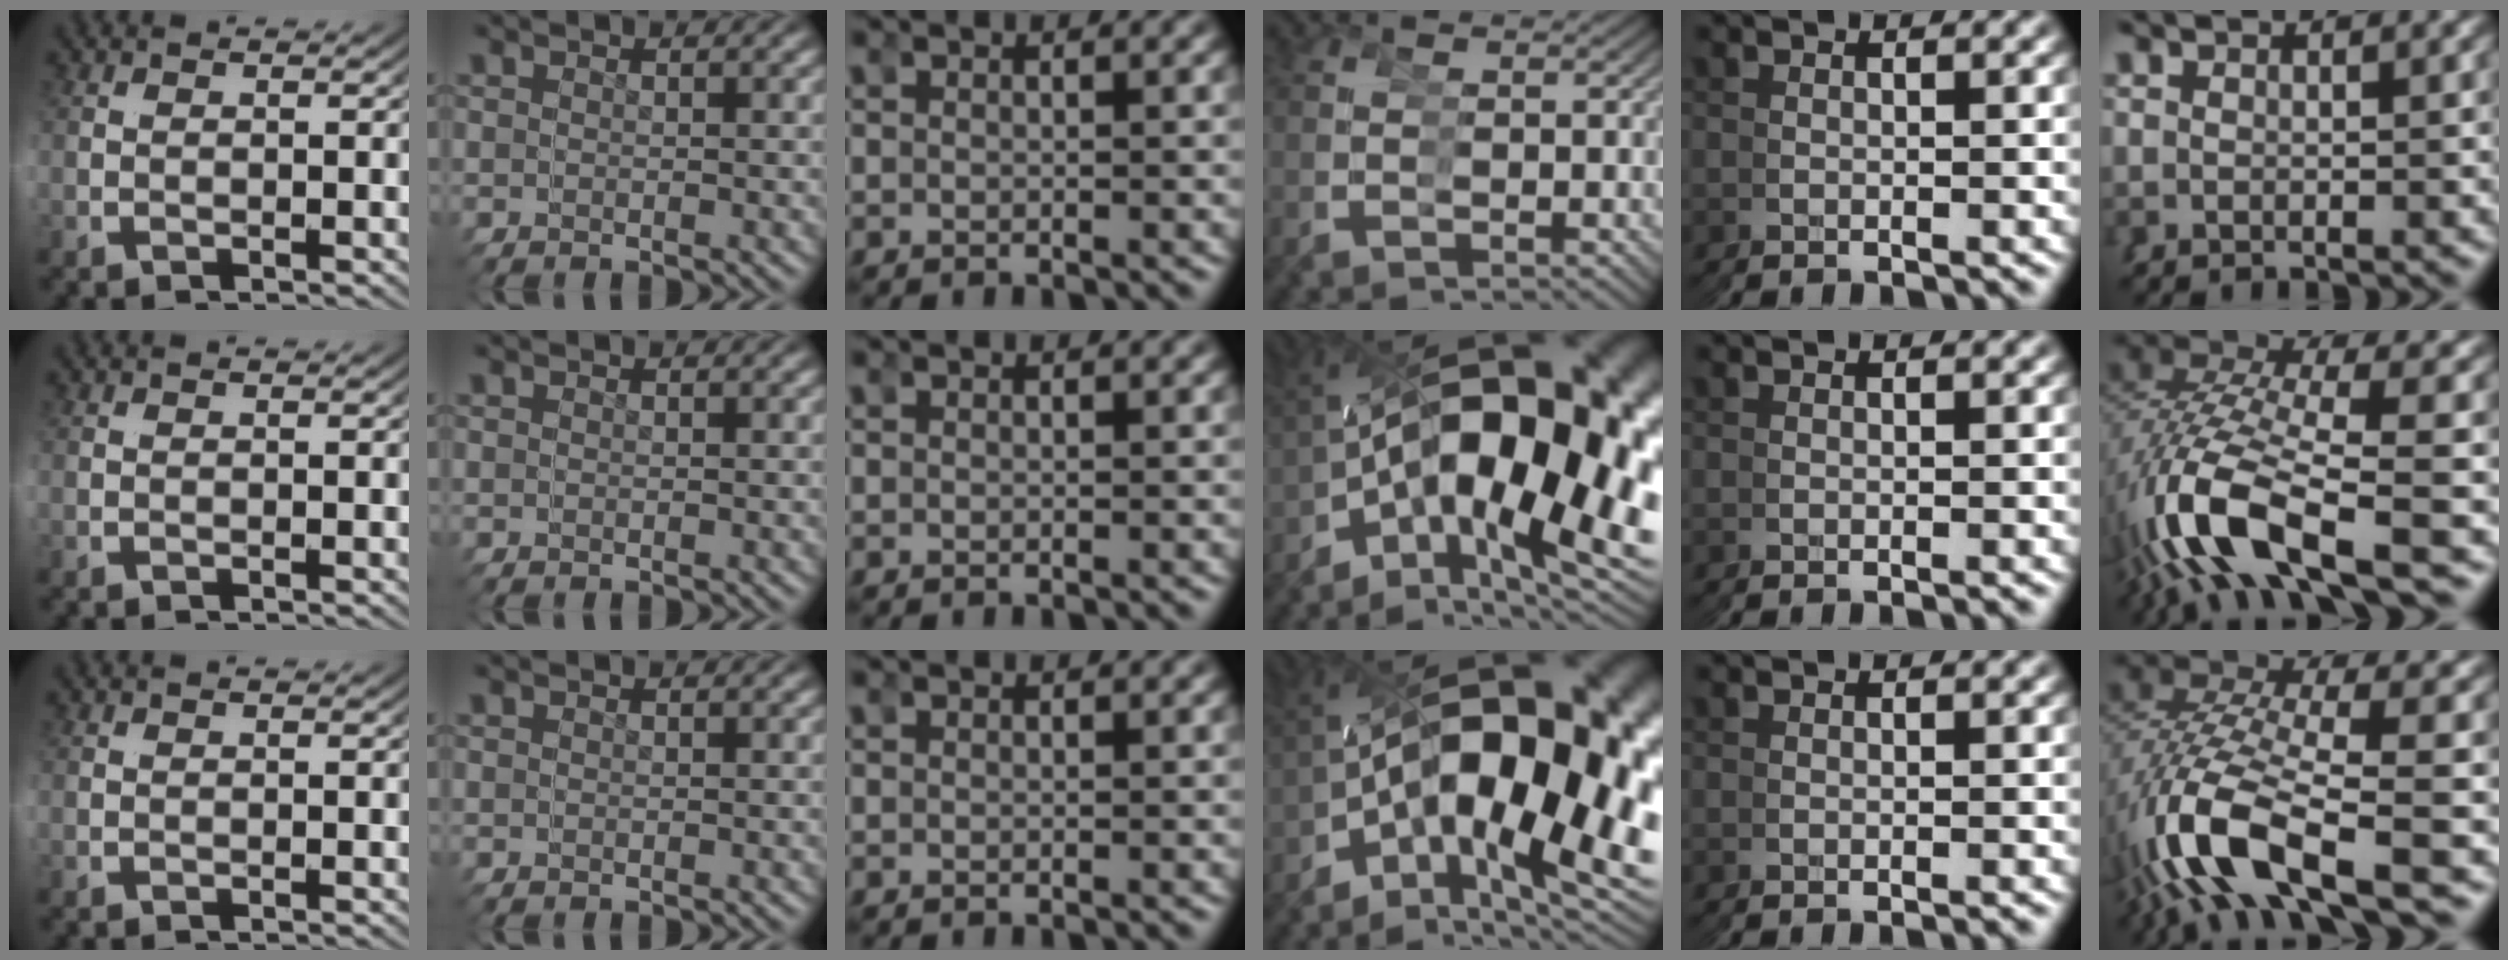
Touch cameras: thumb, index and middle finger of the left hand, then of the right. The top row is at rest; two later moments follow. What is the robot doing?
{"motion": "grasp_and_lifting", "object": "tape"}